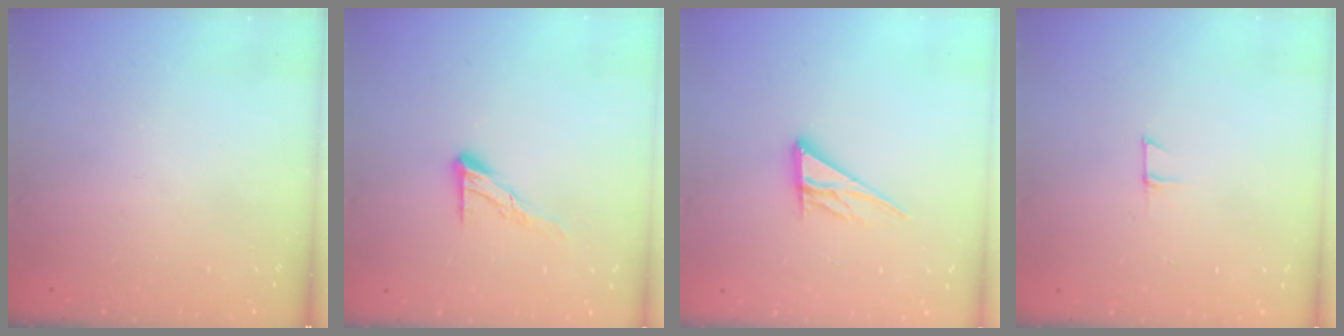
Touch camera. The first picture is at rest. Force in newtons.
{"total": 8.7, "press": 8.7, "slide": 0.7}
{"total": 10.2, "press": 10.1, "slide": 0.9}
{"total": 3.9, "press": 3.9, "slide": 0.3}